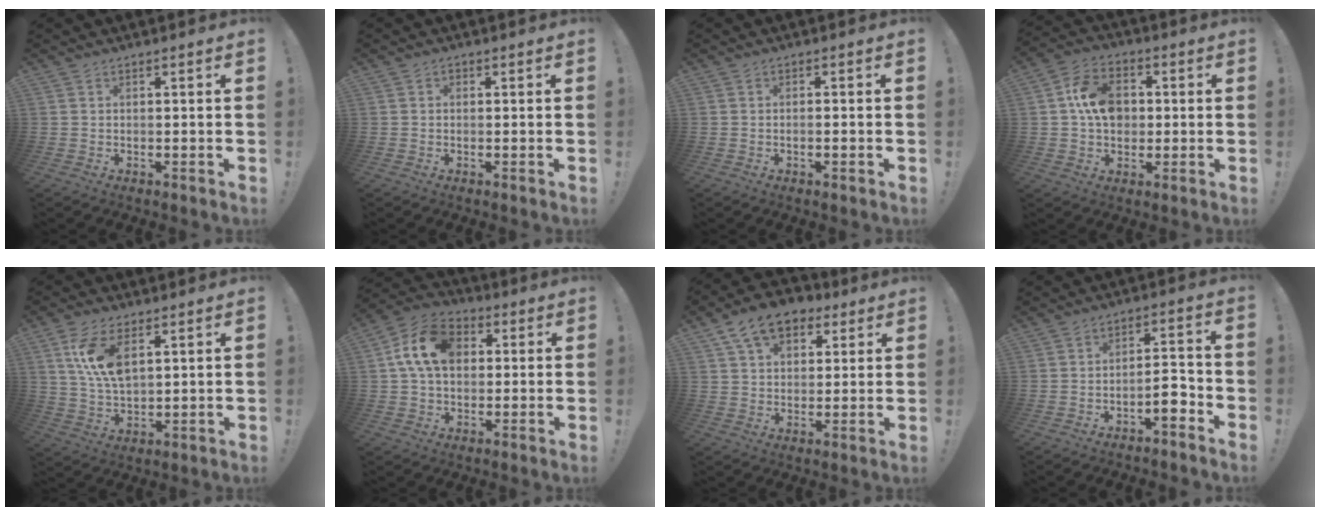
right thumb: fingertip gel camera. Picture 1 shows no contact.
{"total": 0.8, "force": [-0.3, 0.7, 0.3], "torque": [0.002, 0.000, -0.007]}
{"total": 1.3, "force": [-0.8, 0.2, 1.0], "torque": [-0.009, -0.002, -0.015]}
{"total": 12.1, "force": [1.3, 9.3, 7.6], "torque": [-0.121, 0.016, 0.030]}
{"total": 10.8, "force": [4.4, 5.4, 8.2], "torque": [-0.170, -0.014, 0.079]}
{"total": 14.2, "force": [3.2, 10.2, 9.3], "torque": [-0.154, 0.011, 0.065]}
{"total": 12.4, "force": [6.4, 8.2, 6.8], "torque": [-0.109, -0.021, 0.123]}
{"total": 6.8, "force": [-4.1, 2.3, 4.9], "torque": [-0.067, 0.015, -0.071]}